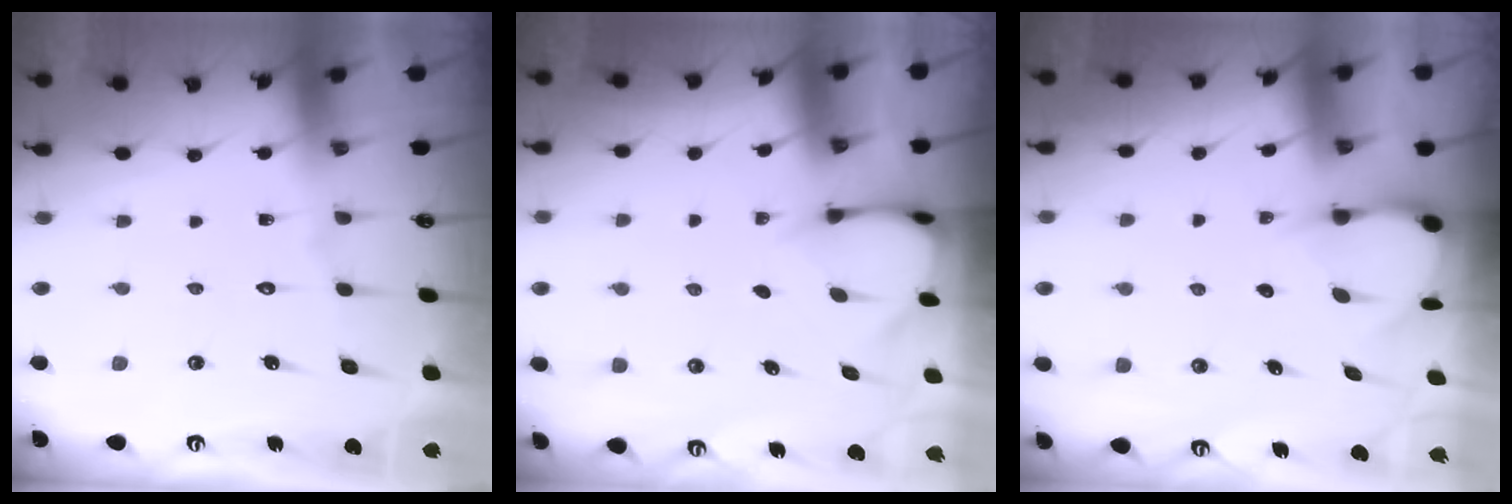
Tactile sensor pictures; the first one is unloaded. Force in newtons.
{"total": 3.0, "press": 3.0, "slide": 0.2}
{"total": 3.3, "press": 3.3, "slide": 0.3}